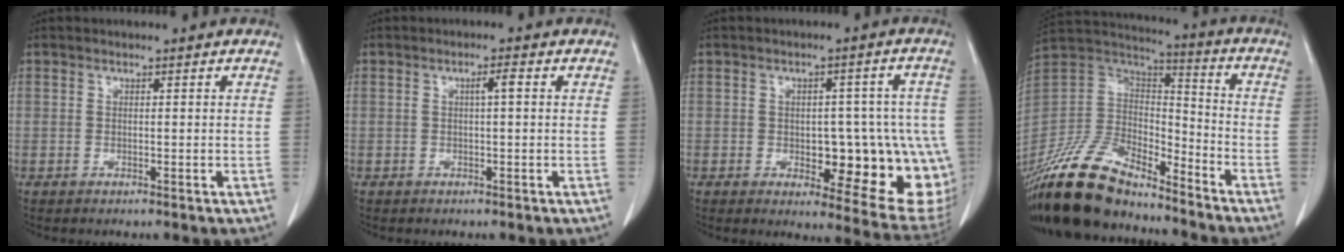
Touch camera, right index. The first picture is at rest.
{"total": 1.8, "force": [0.4, 0.1, 1.8], "torque": [-0.031, 0.005, 0.005]}
{"total": 16.5, "force": [-3.2, 6.6, 14.8], "torque": [-0.107, 0.019, -0.016]}
{"total": 19.7, "force": [-16.6, 6.5, 8.4], "torque": [-0.173, 0.010, -0.312]}